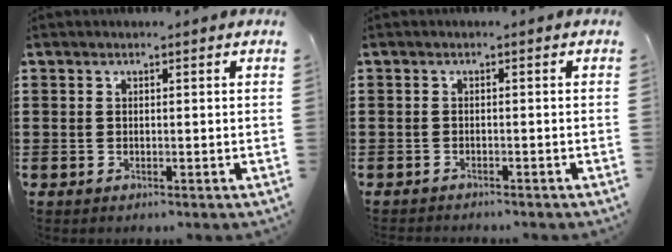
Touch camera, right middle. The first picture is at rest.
{"total": 0.7, "force": [-0.7, 0.1, 0.0], "torque": [-0.002, 0.001, -0.016]}